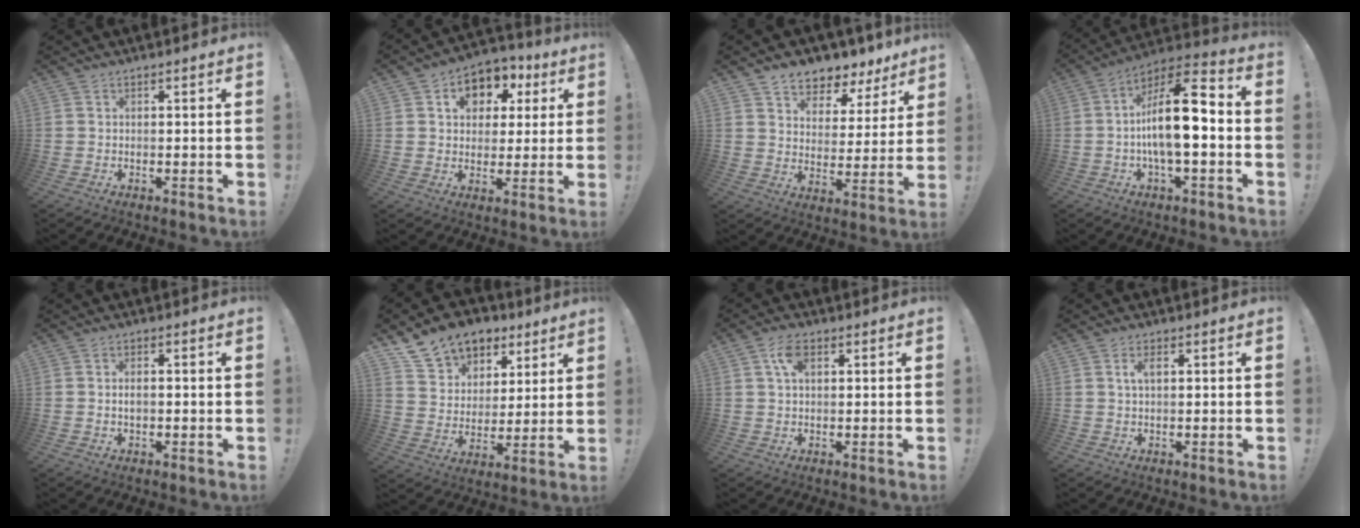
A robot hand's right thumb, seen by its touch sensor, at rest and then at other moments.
{"total": 9.8, "force": [3.0, 8.2, 4.5], "torque": [-0.049, -0.011, 0.056]}
{"total": 7.0, "force": [5.4, 4.1, 1.5], "torque": [-0.014, -0.056, 0.102]}
{"total": 17.0, "force": [-2.0, 6.0, 15.8], "torque": [-0.263, 0.011, -0.036]}
{"total": 2.0, "force": [-0.5, 0.9, 1.6], "torque": [-0.030, 0.005, -0.010]}
{"total": 14.1, "force": [9.1, 9.8, 4.5], "torque": [-0.068, -0.061, 0.174]}
{"total": 5.7, "force": [2.0, 3.2, 4.4], "torque": [-0.076, 0.004, 0.034]}
{"total": 2.8, "force": [0.8, 1.3, 2.3], "torque": [-0.043, 0.004, 0.012]}